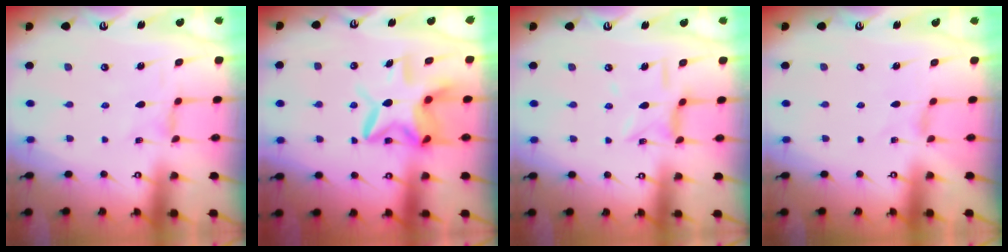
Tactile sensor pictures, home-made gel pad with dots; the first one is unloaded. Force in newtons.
{"total": 12.8, "press": 12.7, "slide": 1.8}
{"total": 6.8, "press": 6.8, "slide": 0.5}
{"total": 0.6, "press": 0.6, "slide": 0.2}